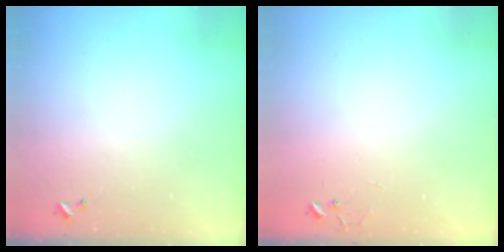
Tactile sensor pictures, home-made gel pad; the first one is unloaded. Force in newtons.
{"total": 6.6, "press": 6.6, "slide": 0.5}